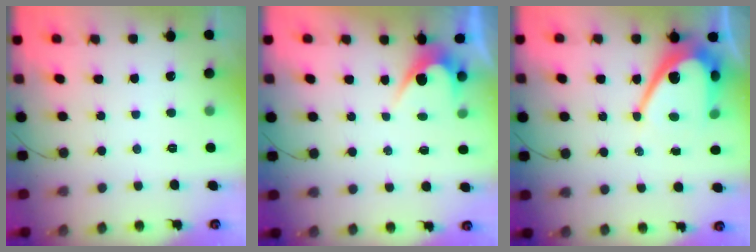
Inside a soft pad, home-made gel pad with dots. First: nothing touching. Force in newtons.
{"total": 3.0, "press": 3.0, "slide": 0.2}
{"total": 11.7, "press": 11.7, "slide": 0.9}